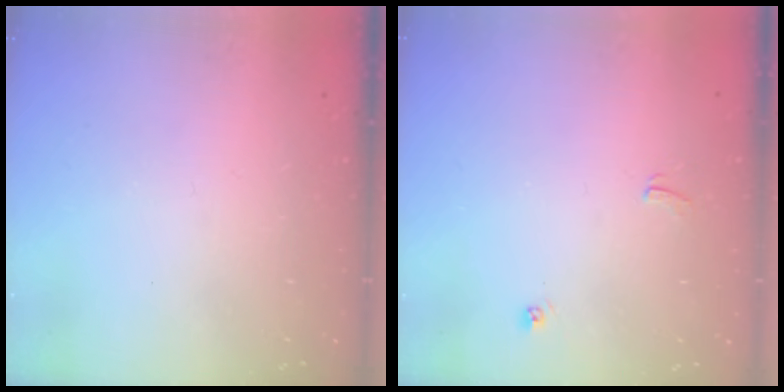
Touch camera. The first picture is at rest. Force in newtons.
{"total": 4.7, "press": 4.7, "slide": 0.2}